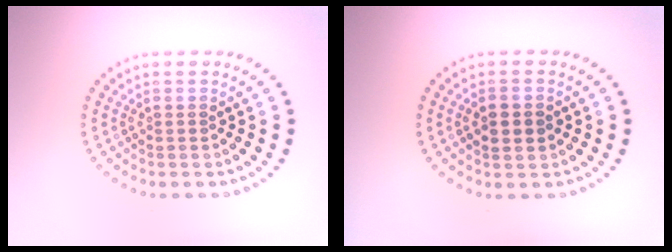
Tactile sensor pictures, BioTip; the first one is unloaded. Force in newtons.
{"total": 3.0, "press": 3.0, "slide": 0.0}